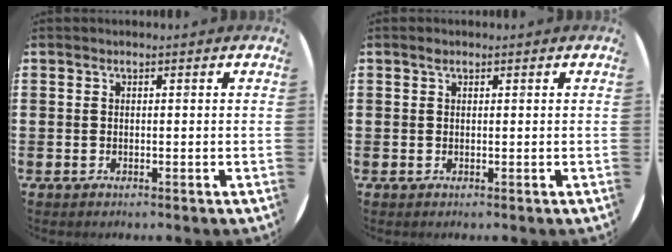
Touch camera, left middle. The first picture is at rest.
{"total": 0.6, "force": [0.5, 0.2, 0.2], "torque": [0.003, -0.001, 0.006]}